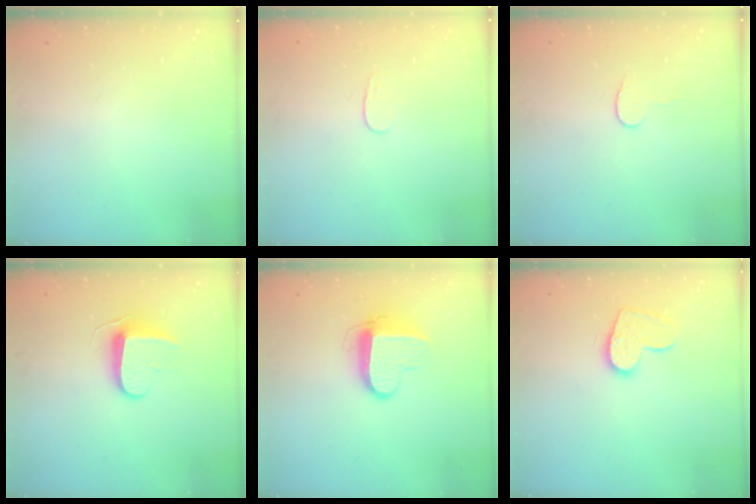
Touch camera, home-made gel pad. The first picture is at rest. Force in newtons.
{"total": 3.6, "press": 3.5, "slide": 0.4}
{"total": 5.6, "press": 5.6, "slide": 0.5}
{"total": 9.0, "press": 9.0, "slide": 0.7}
{"total": 8.9, "press": 8.9, "slide": 0.9}
{"total": 11.4, "press": 11.3, "slide": 0.6}